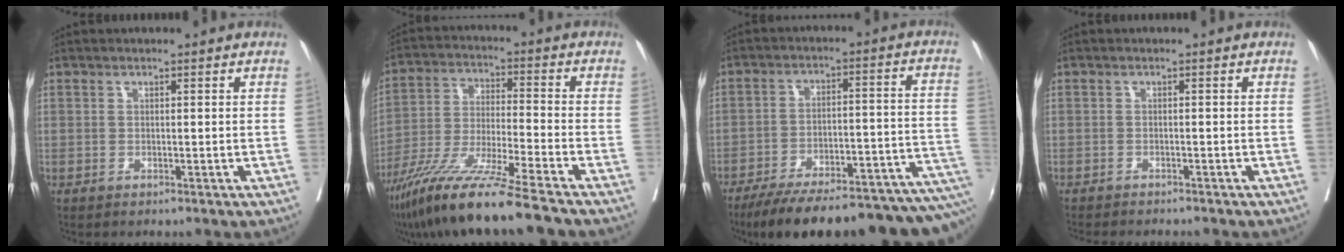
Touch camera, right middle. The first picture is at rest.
{"total": 14.6, "force": [-11.0, -1.2, 9.6], "torque": [-0.193, -0.039, -0.200]}
{"total": 26.0, "force": [-20.6, 5.4, 14.9], "torque": [-0.156, 0.010, -0.277]}
{"total": 6.5, "force": [-5.9, 1.2, 2.6], "torque": [-0.033, -0.008, -0.081]}